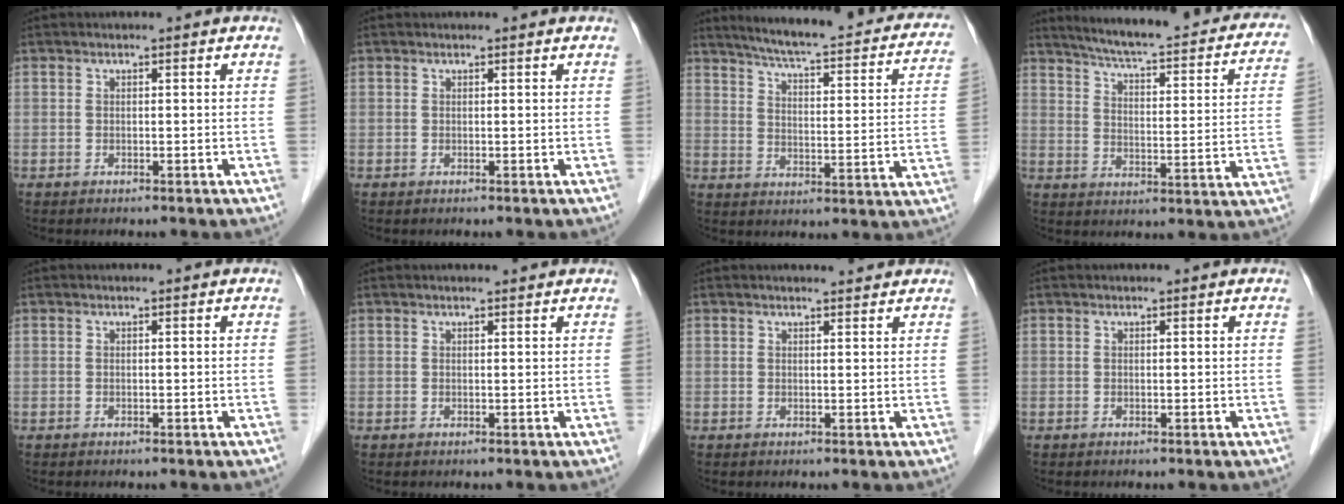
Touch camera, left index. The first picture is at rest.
{"total": 0.8, "force": [0.8, 0.1, 0.1], "torque": [-0.006, 0.006, 0.010]}
{"total": 23.2, "force": [19.6, 3.7, 11.9], "torque": [-0.162, -0.019, 0.235]}
{"total": 24.0, "force": [20.5, 4.0, 11.9], "torque": [-0.162, -0.025, 0.247]}
{"total": 0.0}
{"total": 1.4, "force": [1.4, 0.0, 0.4], "torque": [-0.007, 0.006, 0.021]}
{"total": 2.4, "force": [2.3, 0.2, 0.4], "torque": [-0.011, 0.005, 0.030]}
{"total": 0.6, "force": [0.5, 0.0, 0.2], "torque": [-0.005, 0.004, 0.009]}